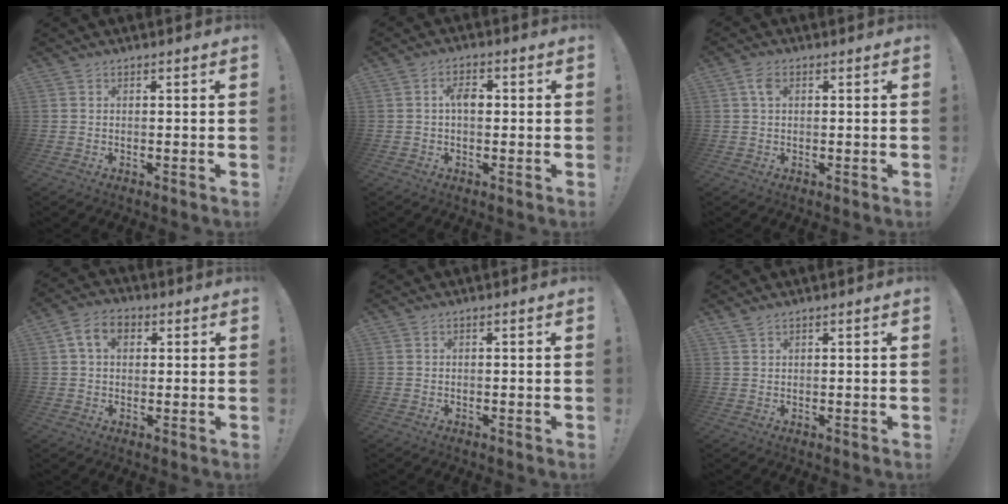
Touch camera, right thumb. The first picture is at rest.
{"total": 4.4, "force": [0.6, 2.5, 3.6], "torque": [-0.054, 0.007, 0.005]}
{"total": 3.3, "force": [1.1, 2.0, 2.5], "torque": [-0.045, 0.004, 0.018]}
{"total": 7.4, "force": [2.3, 5.2, 4.8], "torque": [-0.076, 0.010, 0.045]}
{"total": 0.0}
{"total": 1.5, "force": [1.3, 0.5, 0.6], "torque": [-0.009, -0.004, 0.023]}